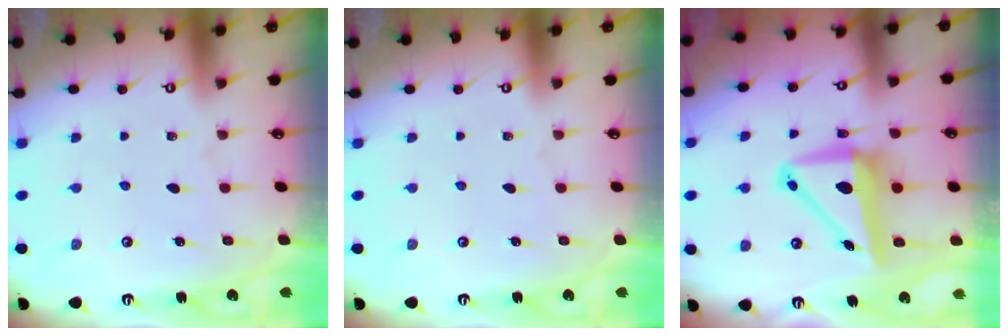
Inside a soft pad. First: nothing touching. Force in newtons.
{"total": 0.0}
{"total": 9.8, "press": 9.6, "slide": 1.8}